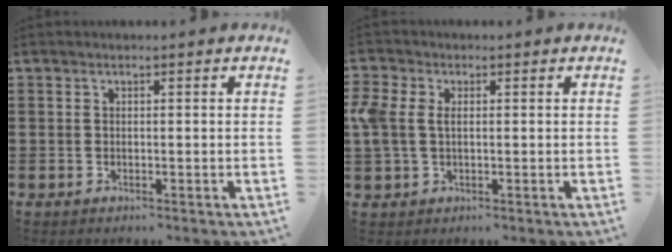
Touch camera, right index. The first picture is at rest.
{"total": 4.0, "force": [0.5, 2.6, 3.0], "torque": [-0.087, 0.002, 0.000]}